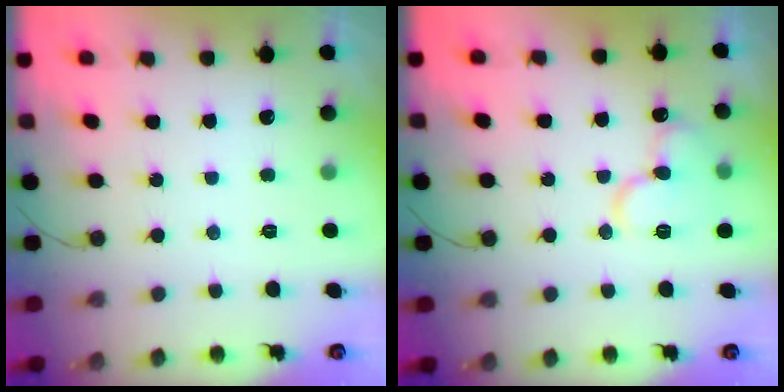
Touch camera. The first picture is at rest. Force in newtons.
{"total": 12.9, "press": 12.8, "slide": 1.7}